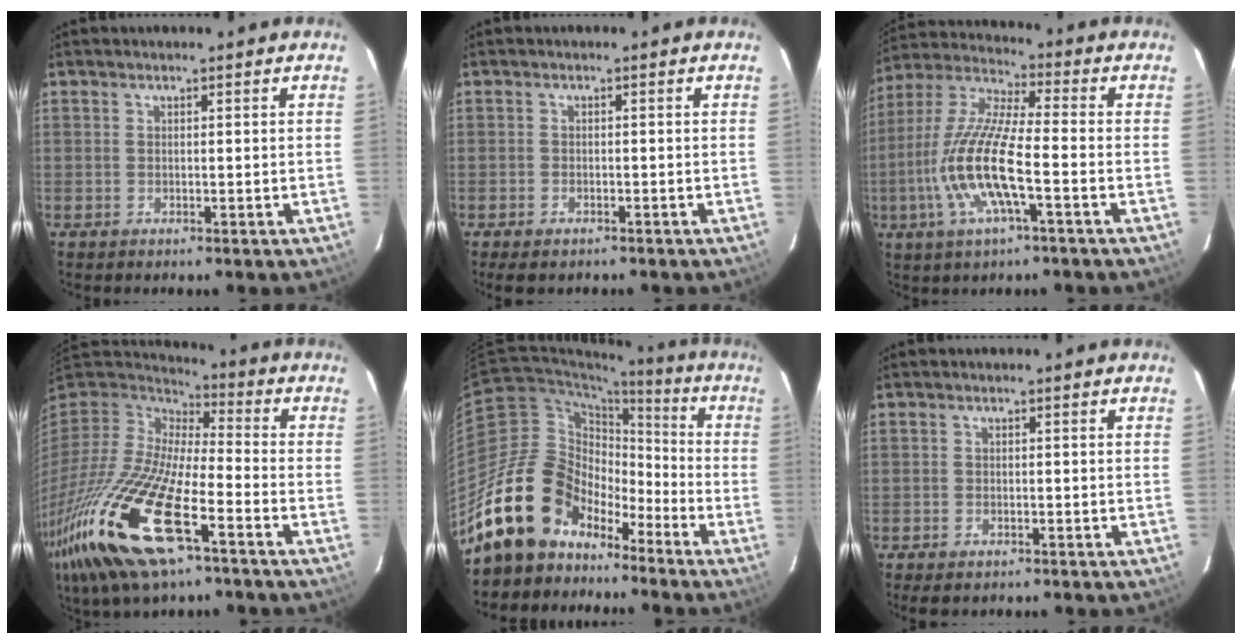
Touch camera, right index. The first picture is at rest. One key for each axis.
{"total": 3.5, "fx": -2.7, "fy": 1.7, "fz": 1.5, "tx": -0.040, "ty": -0.009, "tz": -0.043}
{"total": 15.2, "fx": -4.6, "fy": 2.9, "fz": 14.2, "tx": -0.297, "ty": -0.006, "tz": -0.095}
{"total": 26.8, "fx": -14.0, "fy": 8.1, "fz": 21.4, "tx": -0.434, "ty": -0.069, "tz": -0.267}
{"total": 17.4, "fx": -12.2, "fy": 11.0, "fz": 5.8, "tx": -0.119, "ty": 0.037, "tz": -0.209}
{"total": 2.6, "fx": -2.0, "fy": 1.3, "fz": 1.1, "tx": -0.027, "ty": -0.006, "tz": -0.033}